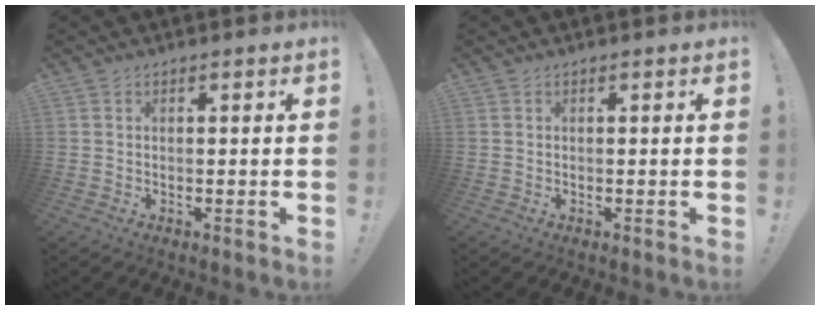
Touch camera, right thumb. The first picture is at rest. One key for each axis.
{"total": 0.0}